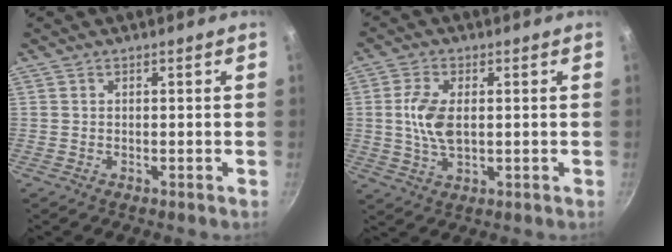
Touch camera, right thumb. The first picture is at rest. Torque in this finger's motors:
{"motor_torque": [-0.63, 0.80, 1.08, 0.18, 0.08]}